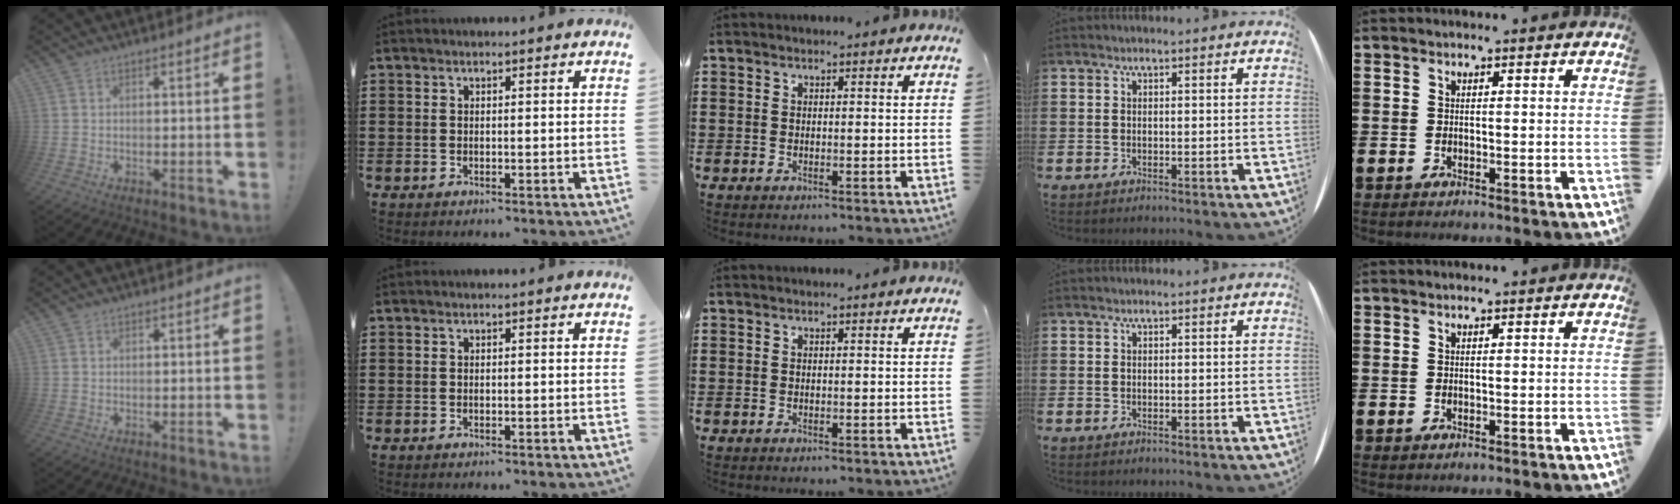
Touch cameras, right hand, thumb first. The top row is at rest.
{}